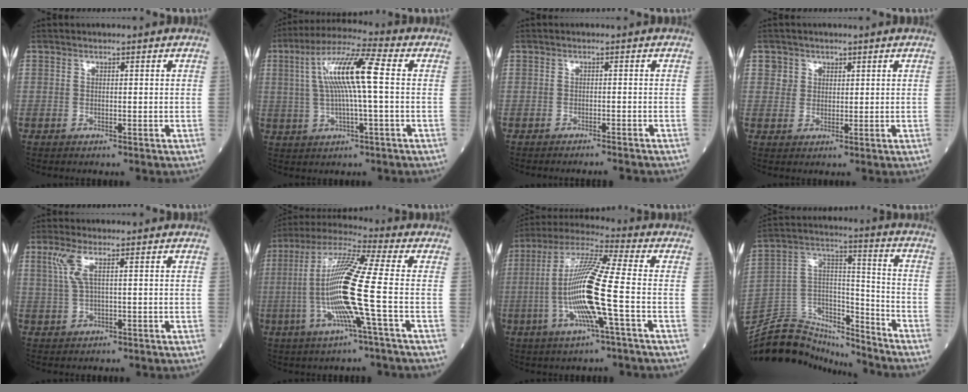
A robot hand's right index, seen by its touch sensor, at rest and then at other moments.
{"total": 11.7, "force": [1.5, 0.6, 11.6], "torque": [-0.223, 0.021, 0.024]}
{"total": 3.2, "force": [-3.1, -0.2, 1.0], "torque": [-0.009, -0.006, -0.040]}
{"total": 2.5, "force": [1.2, 2.2, -0.1], "torque": [0.018, 0.002, 0.014]}
{"total": 3.7, "force": [1.4, 0.5, 3.3], "torque": [-0.087, 0.012, 0.034]}
{"total": 14.9, "force": [-2.6, -1.0, 14.6], "torque": [-0.292, -0.003, -0.065]}
{"total": 14.6, "force": [-2.9, -0.3, 14.3], "torque": [-0.288, -0.002, -0.067]}
{"total": 18.3, "force": [-17.5, 4.5, 2.9], "torque": [-0.052, 0.064, -0.290]}